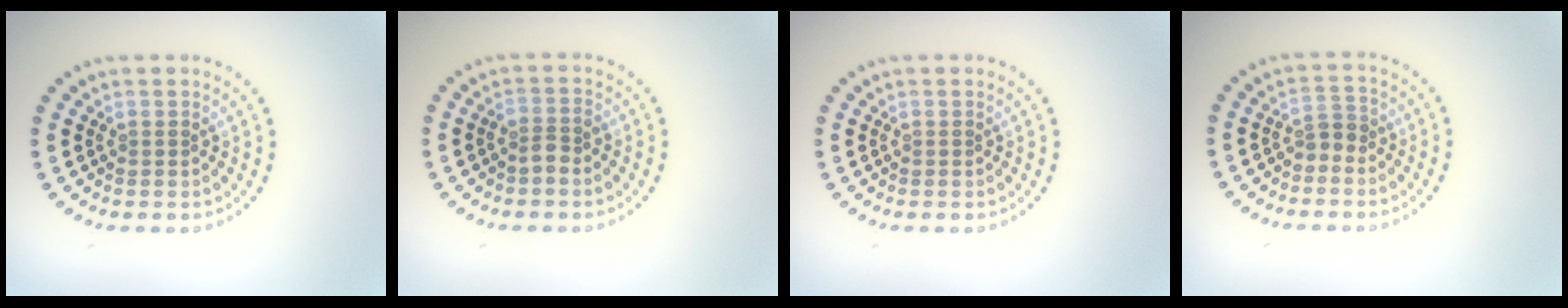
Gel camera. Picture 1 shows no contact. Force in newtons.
{"total": 1.5, "press": 1.3, "slide": 0.8}
{"total": 0.0}
{"total": 1.3, "press": 1.0, "slide": 0.8}